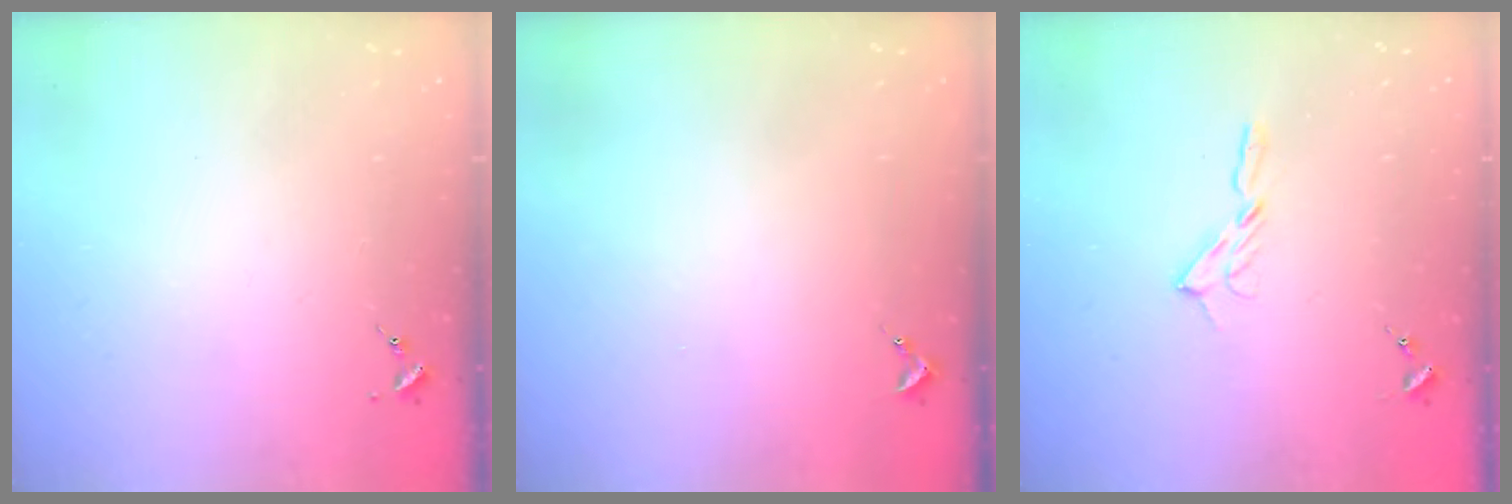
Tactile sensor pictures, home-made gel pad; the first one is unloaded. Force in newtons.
{"total": 0.9, "press": 0.9, "slide": 0.0}
{"total": 5.1, "press": 5.1, "slide": 0.6}